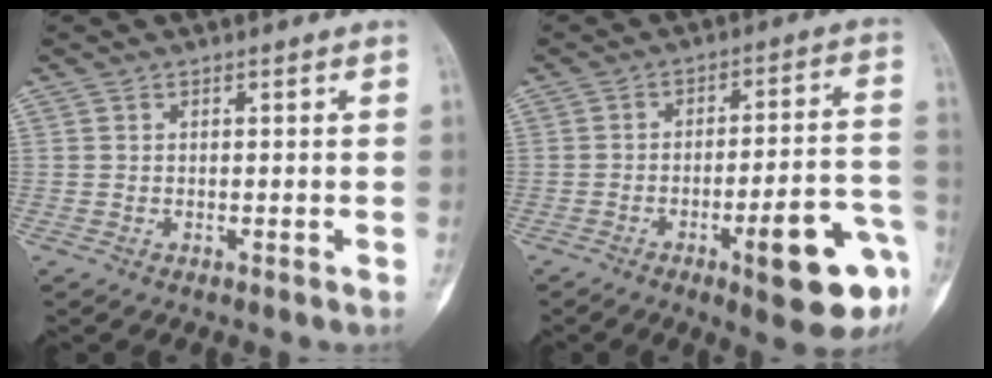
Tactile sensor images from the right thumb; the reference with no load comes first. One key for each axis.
{"total": 15.3, "fx": -6.9, "fy": 3.6, "fz": 13.2, "tx": -0.149, "ty": 0.040, "tz": -0.086}